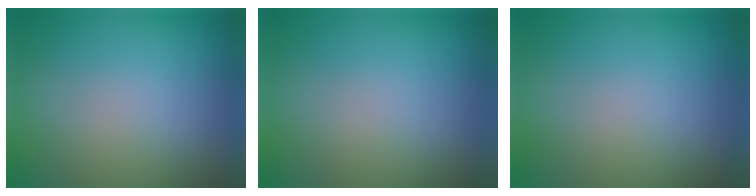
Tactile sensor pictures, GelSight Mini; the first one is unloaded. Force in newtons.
{"total": 0.0}
{"total": 0.0}